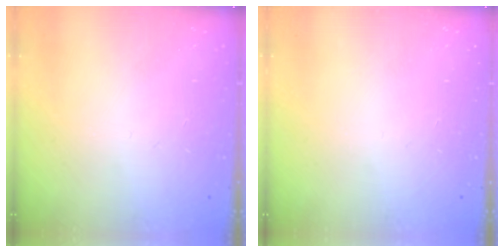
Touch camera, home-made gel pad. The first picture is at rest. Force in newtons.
{"total": 0.0}